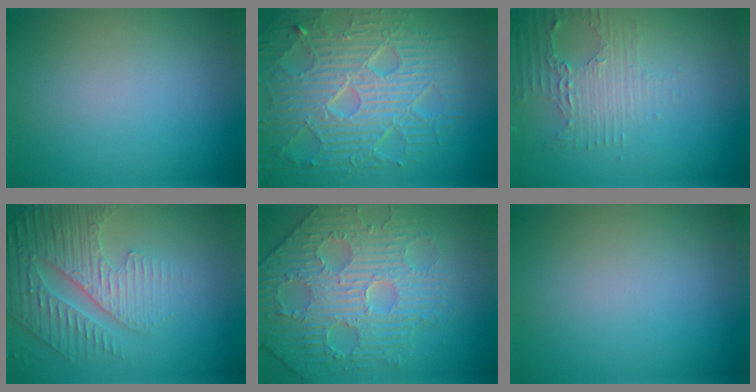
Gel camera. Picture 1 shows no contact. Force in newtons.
{"total": 8.9, "press": 6.4, "slide": 6.2}
{"total": 3.3, "press": 2.6, "slide": 2.0}
{"total": 4.7, "press": 3.9, "slide": 2.7}
{"total": 5.3, "press": 5.2, "slide": 1.2}
{"total": 0.0}